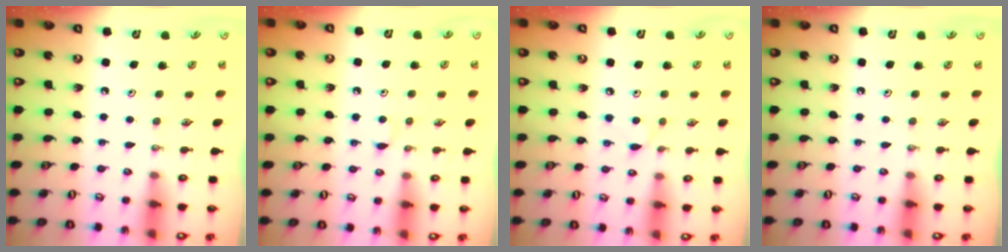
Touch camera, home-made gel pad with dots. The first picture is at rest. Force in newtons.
{"total": 2.8, "press": 2.8, "slide": 0.5}
{"total": 3.8, "press": 3.8, "slide": 0.3}
{"total": 0.0}